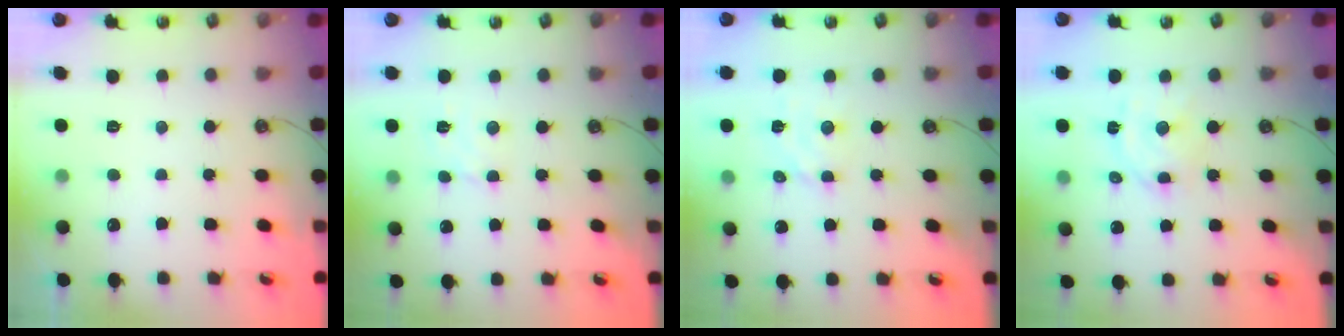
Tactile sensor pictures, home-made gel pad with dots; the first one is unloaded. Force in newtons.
{"total": 2.9, "press": 2.8, "slide": 0.6}
{"total": 3.4, "press": 3.4, "slide": 0.7}
{"total": 8.2, "press": 8.1, "slide": 1.2}